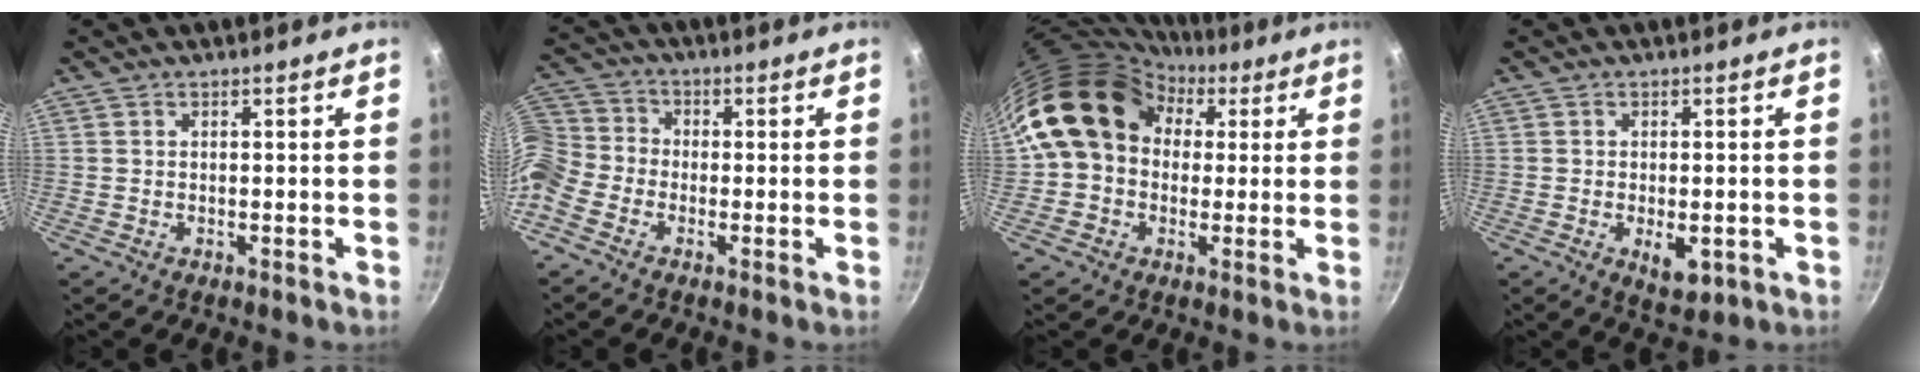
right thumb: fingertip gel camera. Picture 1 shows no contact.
{"total": 9.1, "force": [-4.1, 6.9, 4.4], "torque": [-0.090, 0.047, -0.109]}
{"total": 15.7, "force": [3.9, 12.3, 8.8], "torque": [-0.118, 0.029, 0.051]}
{"total": 5.4, "force": [-1.5, 2.8, 4.4], "torque": [-0.049, -0.001, -0.014]}